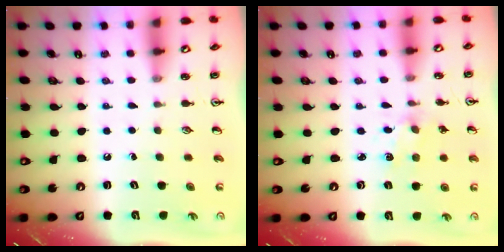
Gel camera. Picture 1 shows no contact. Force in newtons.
{"total": 1.6, "press": 1.6, "slide": 0.5}